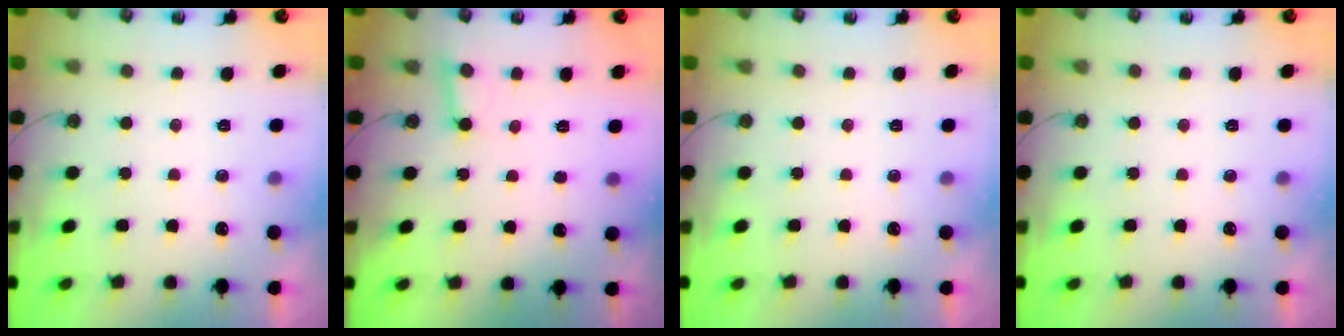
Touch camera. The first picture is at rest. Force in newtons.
{"total": 2.9, "press": 2.9, "slide": 0.4}
{"total": 0.0}
{"total": 0.0}